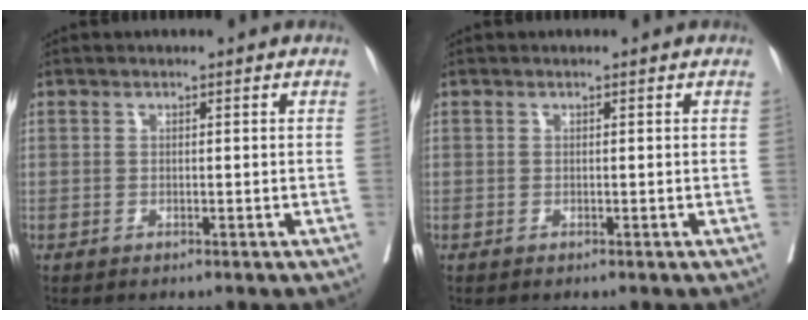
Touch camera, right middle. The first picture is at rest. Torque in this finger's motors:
{"motor_torque": [0.00, 0.00, 0.00, 0.00]}